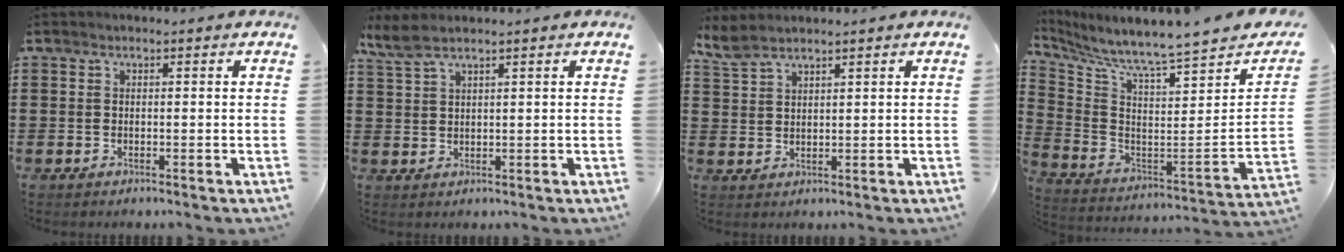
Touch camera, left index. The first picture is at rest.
{"total": 3.3, "force": [2.4, 0.5, 2.2], "torque": [-0.048, 0.002, 0.045]}
{"total": 3.1, "force": [2.7, 0.7, 1.3], "torque": [-0.035, -0.003, 0.052]}
{"total": 4.7, "force": [4.3, -1.2, 1.4], "torque": [-0.058, -0.068, 0.062]}